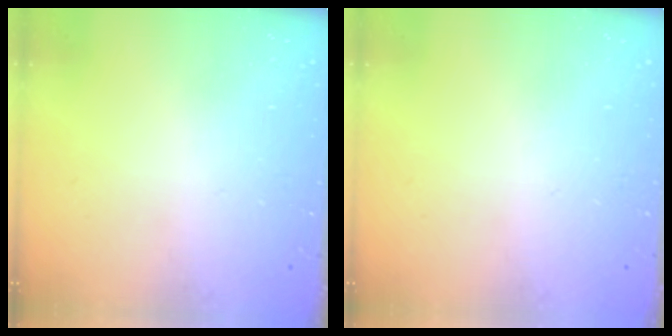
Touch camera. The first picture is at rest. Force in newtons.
{"total": 0.0}